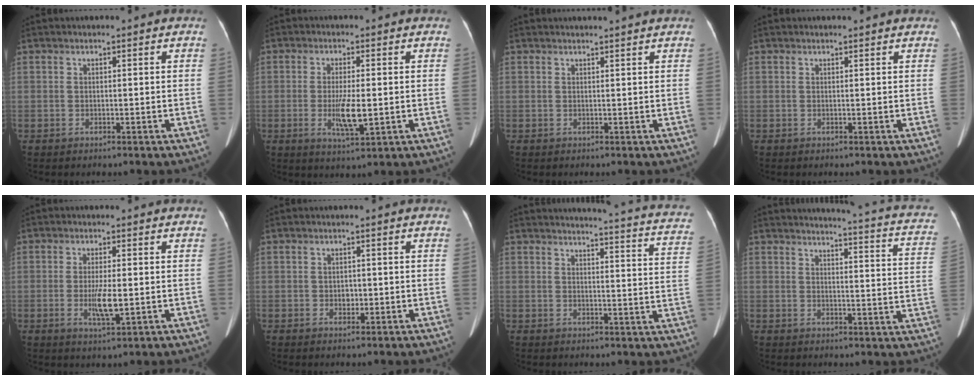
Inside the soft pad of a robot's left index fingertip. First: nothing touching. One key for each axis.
{"total": 5.3, "fx": -1.0, "fy": 1.1, "fz": 5.1, "tx": -0.102, "ty": -0.013, "tz": -0.013}
{"total": 3.0, "fx": 2.8, "fy": -0.5, "fz": 0.9, "tx": -0.013, "ty": 0.010, "tz": 0.034}
{"total": 1.5, "fx": 1.4, "fy": 0.1, "fz": 0.3, "tx": -0.010, "ty": 0.005, "tz": 0.014}
{"total": 4.5, "fx": -1.0, "fy": 0.9, "fz": 4.3, "tx": -0.086, "ty": -0.010, "tz": -0.012}
{"total": 1.5, "fx": -0.6, "fy": 1.1, "fz": 0.8, "tx": -0.013, "ty": 0.000, "tz": -0.004}
{"total": 19.1, "fx": 17.6, "fy": 1.3, "fz": 7.1, "tx": -0.079, "ty": -0.075, "tz": 0.176}
{"total": 16.1, "fx": 13.8, "fy": 1.7, "fz": 8.1, "tx": -0.096, "ty": -0.054, "tz": 0.131}